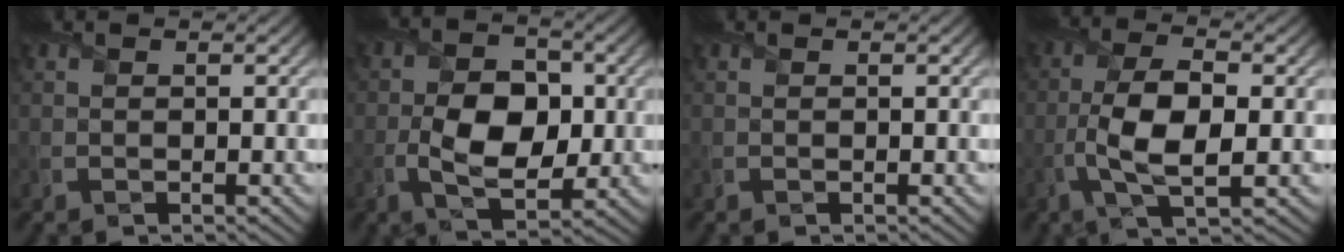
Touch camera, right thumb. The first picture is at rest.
{"total": 8.1, "force": [-1.0, 4.9, 6.3], "torque": [-0.116, -0.002, -0.024]}
{"total": 0.0}
{"total": 7.9, "force": [-1.5, 3.1, 7.1], "torque": [-0.152, 0.003, -0.030]}